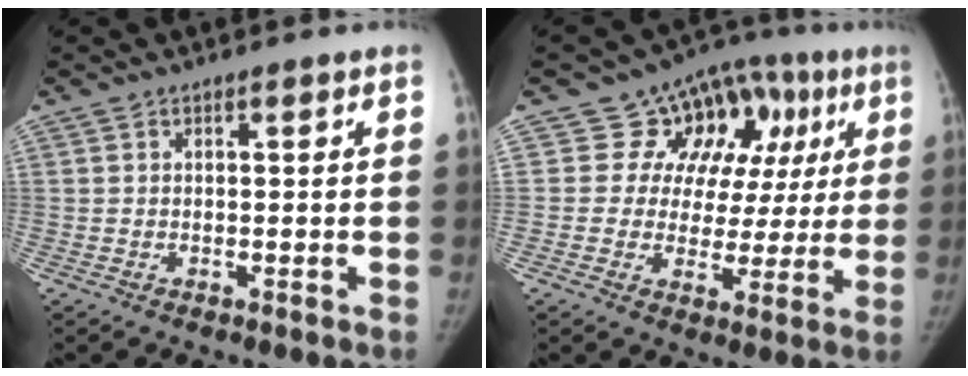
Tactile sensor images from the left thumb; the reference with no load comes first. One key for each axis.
{"total": 13.9, "fx": 4.6, "fy": 11.5, "fz": 6.4, "tx": -0.016, "ty": 0.016, "tz": 0.062}